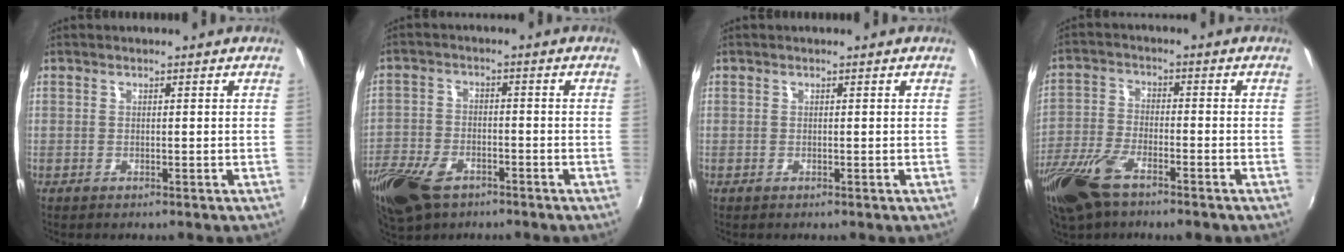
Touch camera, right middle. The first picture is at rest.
{"total": 12.2, "force": [-7.7, 6.8, 6.6], "torque": [-0.168, -0.020, -0.146]}
{"total": 0.0}
{"total": 12.6, "force": [-8.3, 4.9, 8.1], "torque": [-0.193, -0.028, -0.165]}